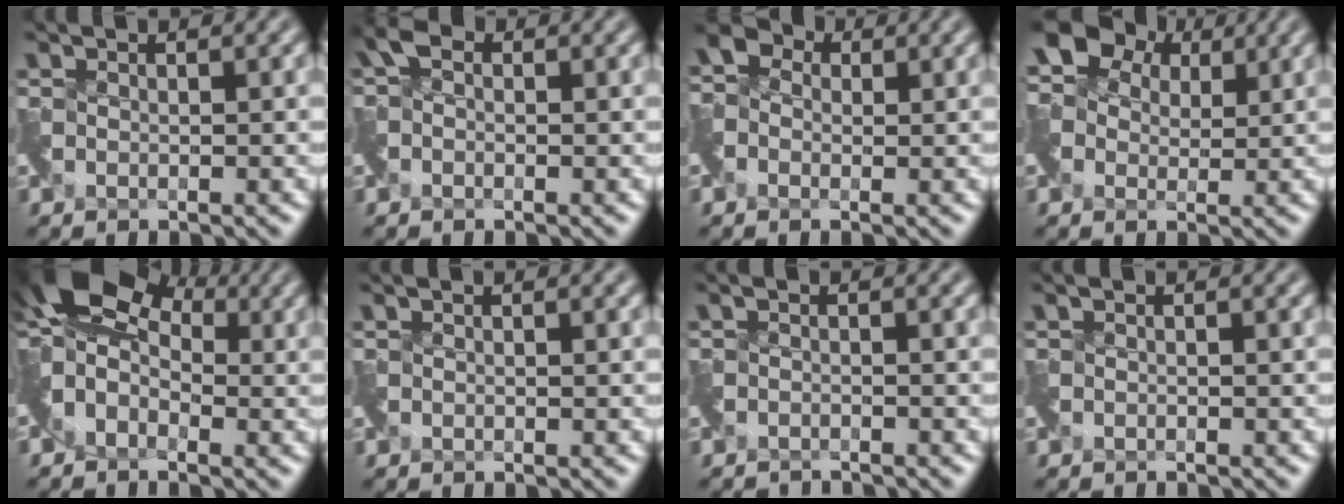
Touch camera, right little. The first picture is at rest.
{"total": 1.1, "force": [-0.5, 1.0, 0.4], "torque": [-0.009, 0.000, -0.018]}
{"total": 2.5, "force": [-0.4, 2.3, 1.0], "torque": [-0.030, 0.000, -0.009]}
{"total": 7.2, "force": [2.0, 5.6, 4.2], "torque": [-0.085, 0.023, 0.023]}
{"total": 8.4, "force": [2.1, 5.4, 6.1], "torque": [-0.111, 0.020, 0.015]}
{"total": 0.0}
{"total": 2.4, "force": [-2.4, 0.1, -0.4], "torque": [0.007, -0.021, -0.049]}
{"total": 1.0, "force": [-1.0, -0.1, -0.2], "torque": [0.002, -0.014, -0.024]}